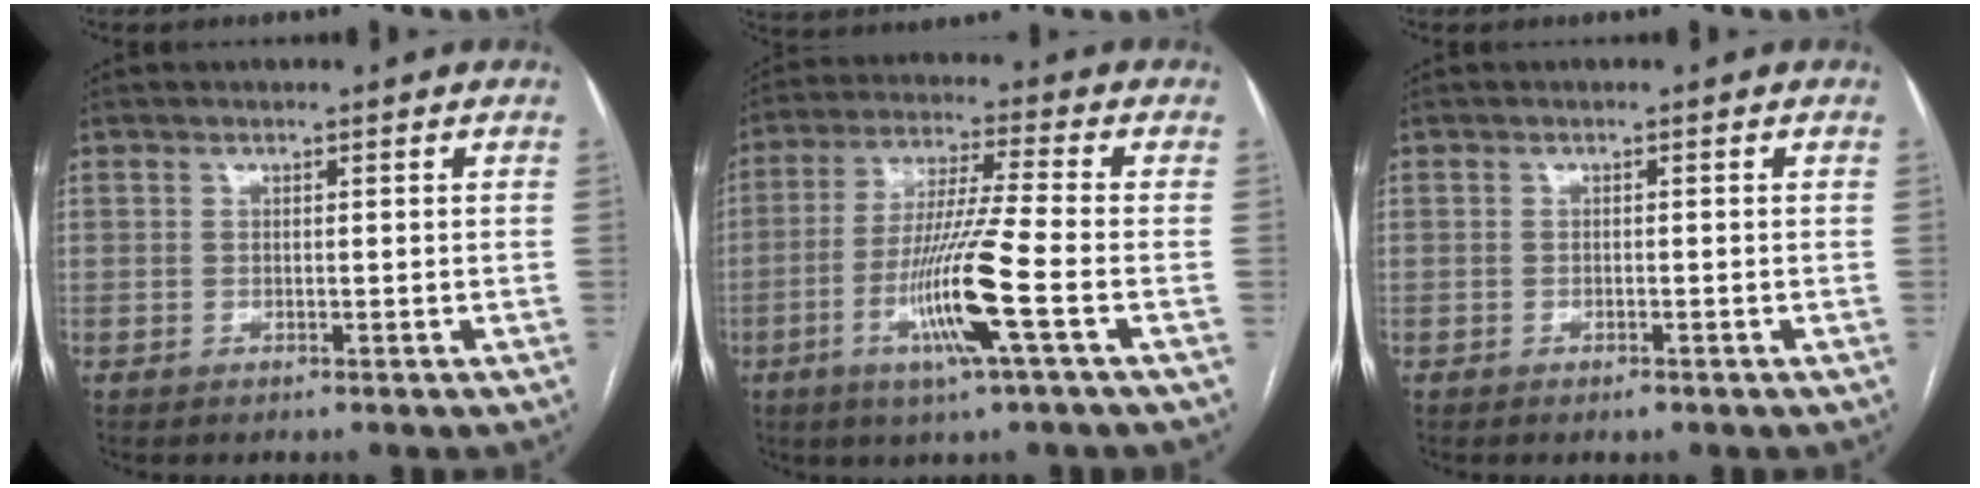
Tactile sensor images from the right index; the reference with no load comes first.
{"total": 12.3, "force": [-4.2, -1.0, 11.5], "torque": [-0.227, -0.015, -0.085]}
{"total": 1.0, "force": [-0.7, 0.3, 0.6], "torque": [-0.011, -0.001, -0.008]}